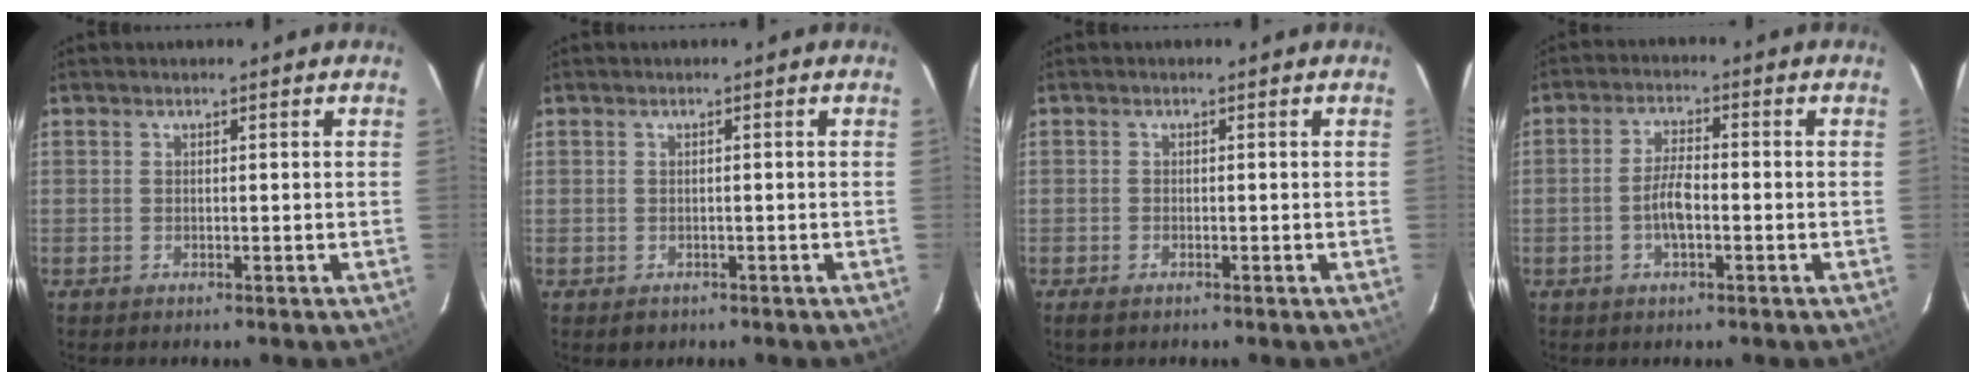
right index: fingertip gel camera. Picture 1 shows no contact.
{"total": 1.9, "force": [-0.8, 1.7, 0.3], "torque": [-0.006, 0.000, -0.006]}
{"total": 1.8, "force": [-1.2, 0.9, 0.9], "torque": [-0.017, -0.004, -0.023]}
{"total": 7.2, "force": [-1.4, 2.6, 6.6], "torque": [-0.134, 0.005, -0.027]}